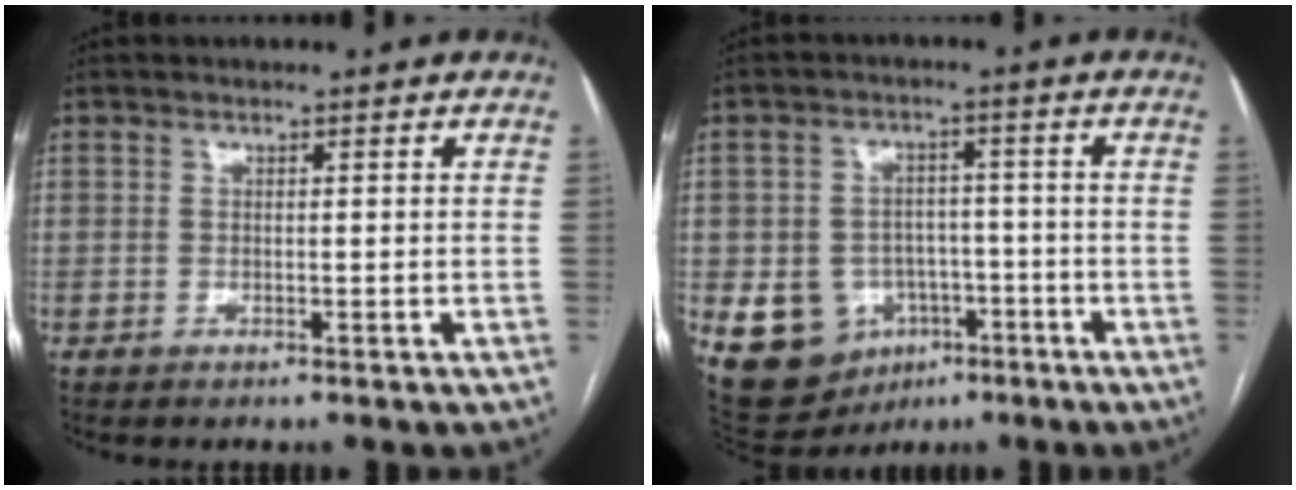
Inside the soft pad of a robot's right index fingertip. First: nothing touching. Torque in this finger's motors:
{"motor_torque": [-0.10, -0.13, -0.58, -0.21]}